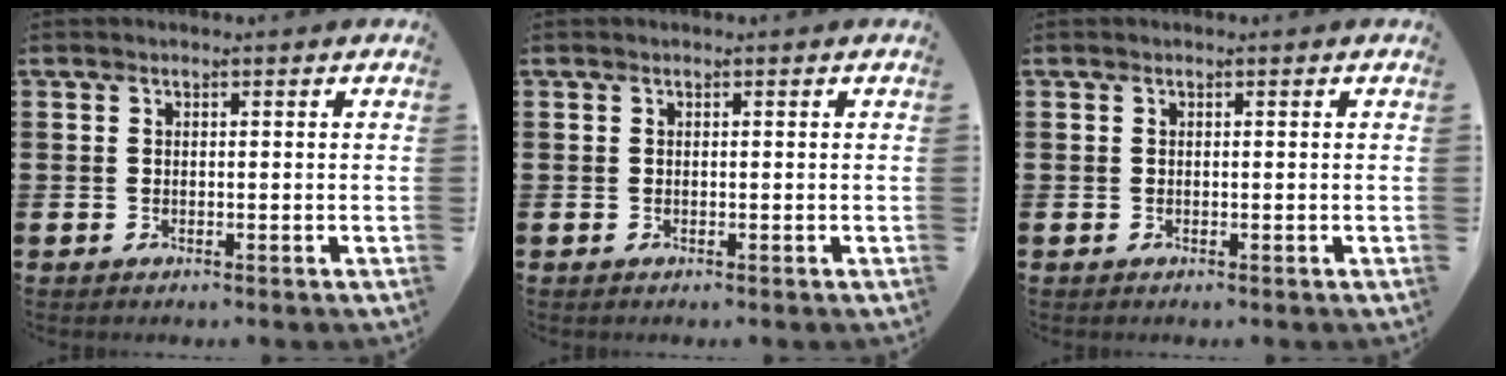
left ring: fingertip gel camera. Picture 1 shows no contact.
{"total": 0.0}
{"total": 0.0}